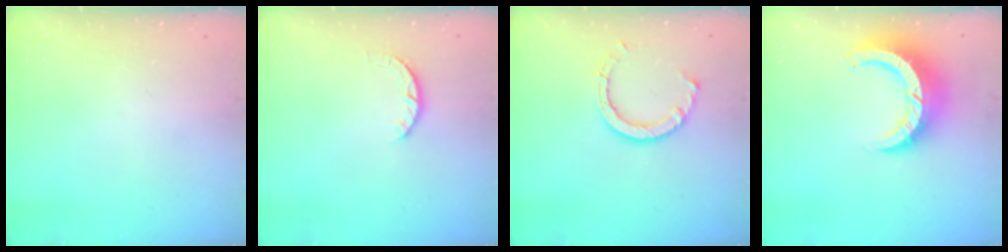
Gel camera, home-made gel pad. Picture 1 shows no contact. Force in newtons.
{"total": 3.9, "press": 3.9, "slide": 0.6}
{"total": 7.9, "press": 7.9, "slide": 0.5}
{"total": 10.9, "press": 10.8, "slide": 1.2}